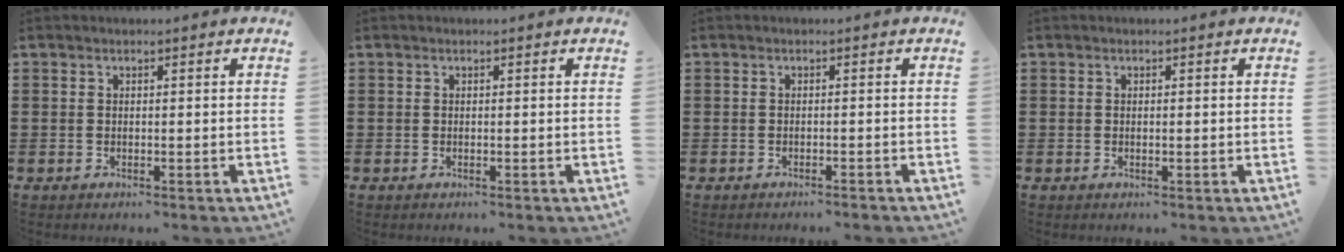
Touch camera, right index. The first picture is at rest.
{"total": 0.0}
{"total": 0.9, "force": [-0.8, -0.2, 0.2], "torque": [-0.005, -0.004, -0.017]}
{"total": 0.0}